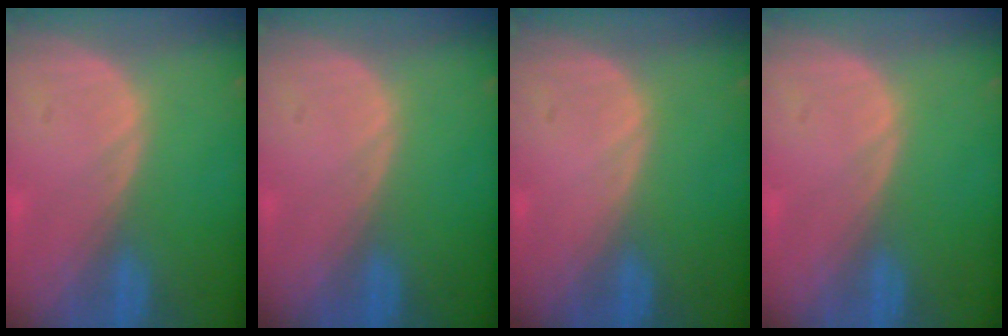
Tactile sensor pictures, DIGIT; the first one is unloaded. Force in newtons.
{"total": 0.0}
{"total": 0.0}
{"total": 0.0}